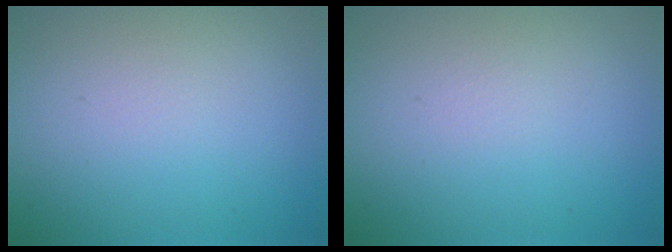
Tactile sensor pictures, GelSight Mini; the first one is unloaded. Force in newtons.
{"total": 0.0}